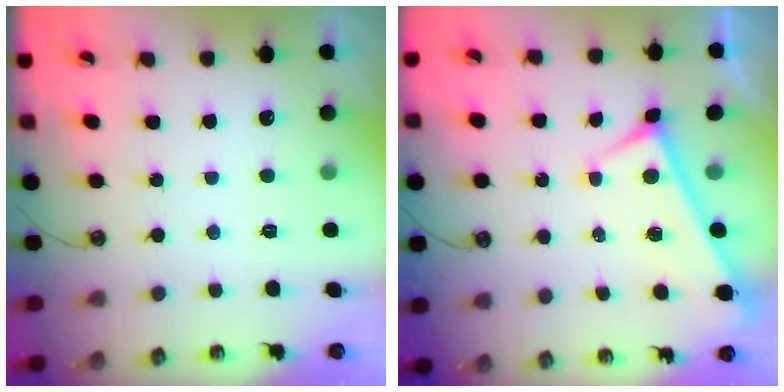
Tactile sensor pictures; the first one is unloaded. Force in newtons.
{"total": 0.0}